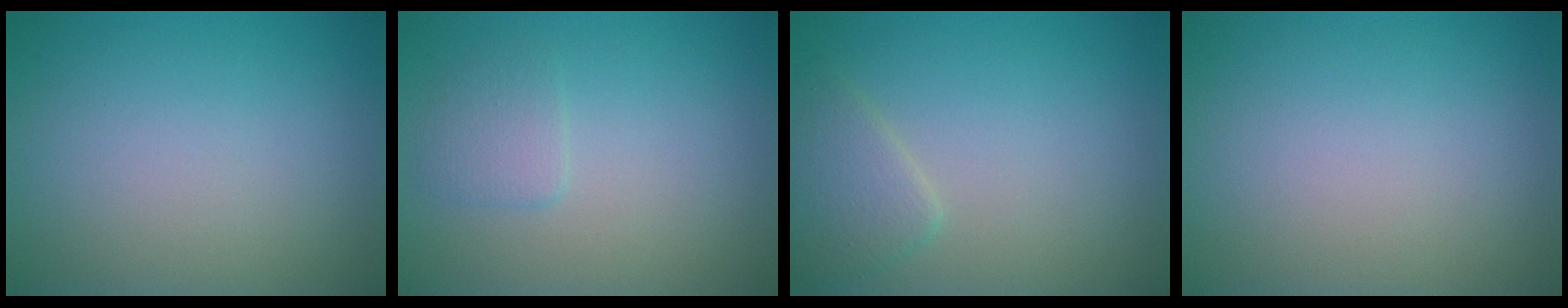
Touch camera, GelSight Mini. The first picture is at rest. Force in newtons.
{"total": 1.4, "press": 1.4, "slide": 0.1}
{"total": 2.3, "press": 2.3, "slide": 0.0}
{"total": 0.0}